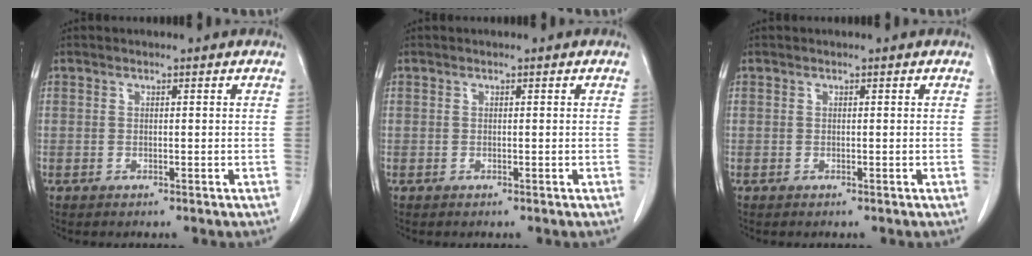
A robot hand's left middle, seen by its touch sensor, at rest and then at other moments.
{"total": 0.0}
{"total": 0.0}